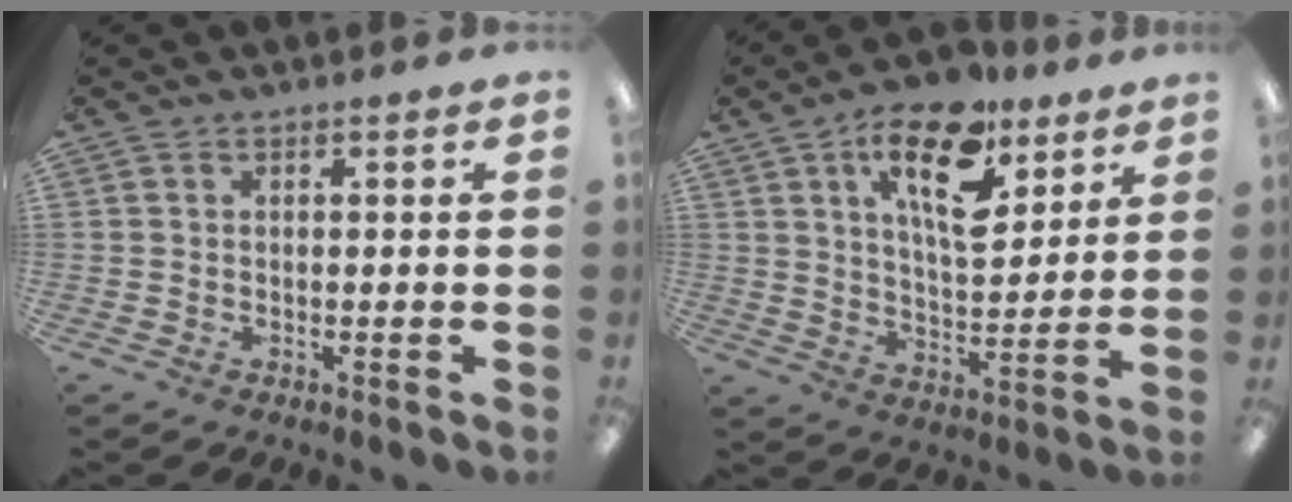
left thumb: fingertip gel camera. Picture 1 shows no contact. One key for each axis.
{"total": 17.8, "fx": 10.4, "fy": 8.1, "fz": 12.0, "tx": -0.178, "ty": -0.045, "tz": 0.171}